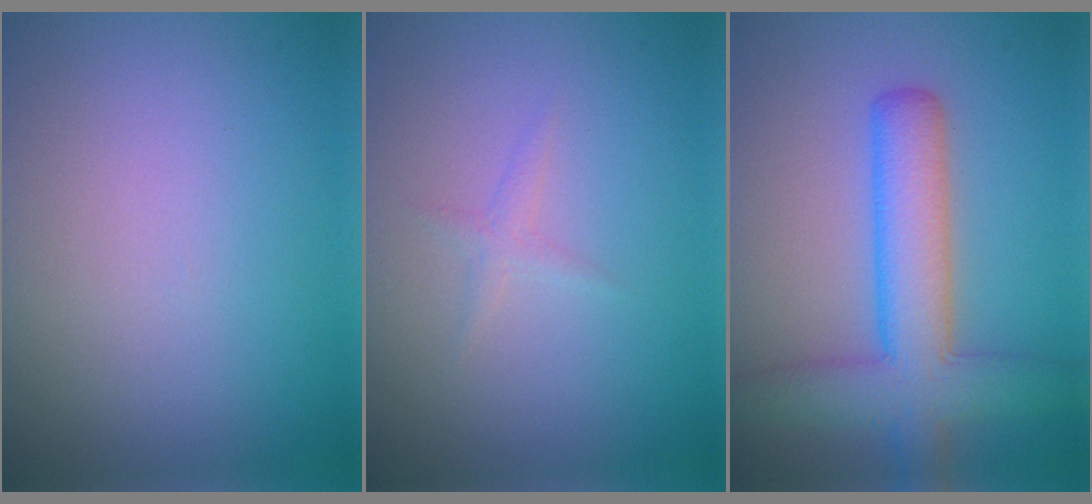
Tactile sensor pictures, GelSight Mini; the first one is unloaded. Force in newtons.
{"total": 0.9, "press": 0.9, "slide": 0.1}
{"total": 6.8, "press": 6.8, "slide": 0.4}